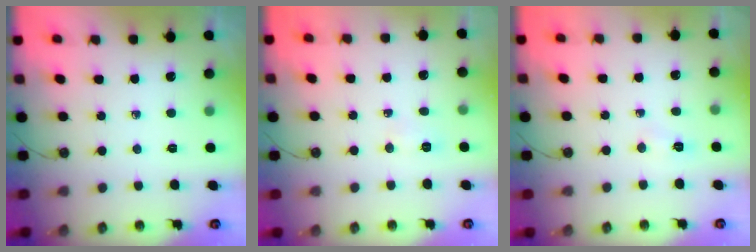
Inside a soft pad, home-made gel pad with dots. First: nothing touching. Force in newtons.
{"total": 3.9, "press": 3.7, "slide": 1.0}
{"total": 2.5, "press": 2.4, "slide": 0.4}